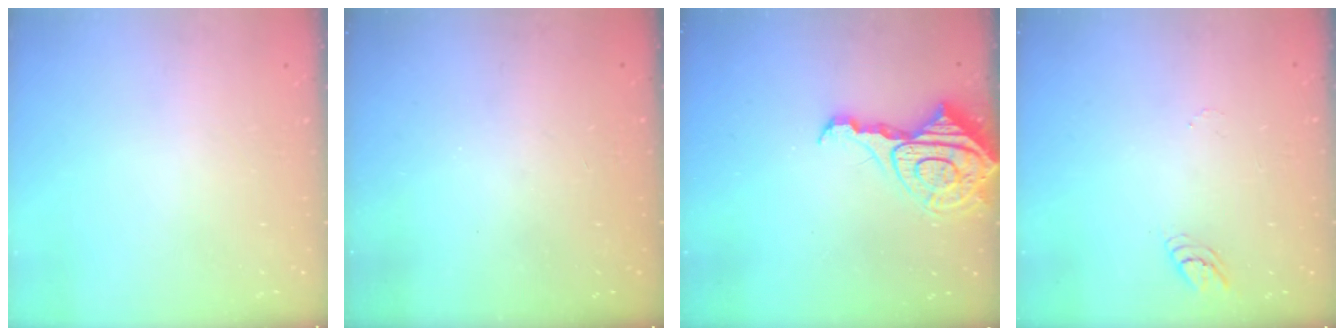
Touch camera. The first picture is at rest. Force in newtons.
{"total": 0.0}
{"total": 13.3, "press": 13.3, "slide": 1.3}
{"total": 3.9, "press": 3.9, "slide": 0.3}